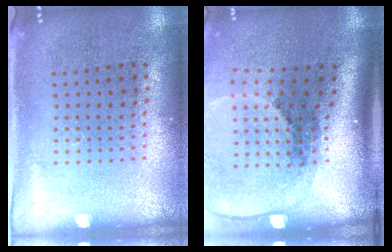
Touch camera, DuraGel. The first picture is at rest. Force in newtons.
{"total": 2.7, "press": 1.9, "slide": 2.0}